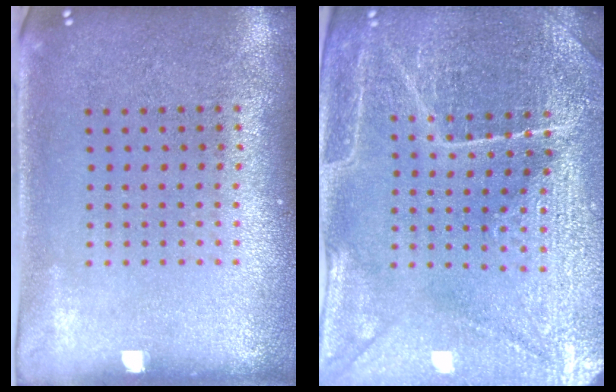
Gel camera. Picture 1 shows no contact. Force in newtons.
{"total": 4.4, "press": 4.3, "slide": 1.1}